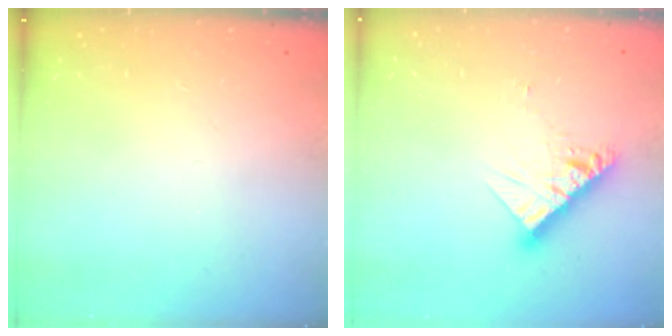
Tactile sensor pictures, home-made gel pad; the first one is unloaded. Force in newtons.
{"total": 10.1, "press": 10.1, "slide": 0.8}